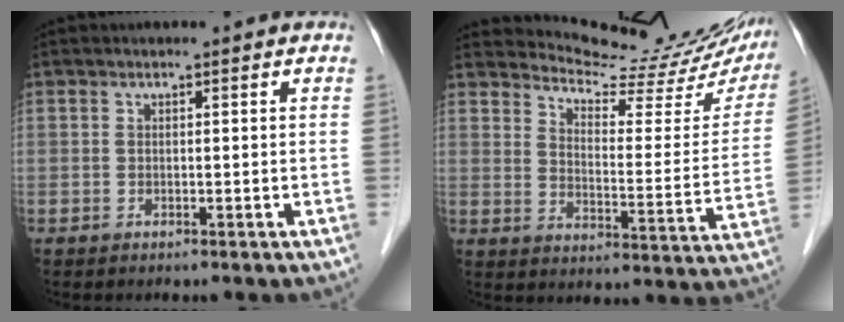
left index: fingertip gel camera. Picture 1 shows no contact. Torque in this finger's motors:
{"motor_torque": [0.84, -1.30, 0.19, 0.00]}